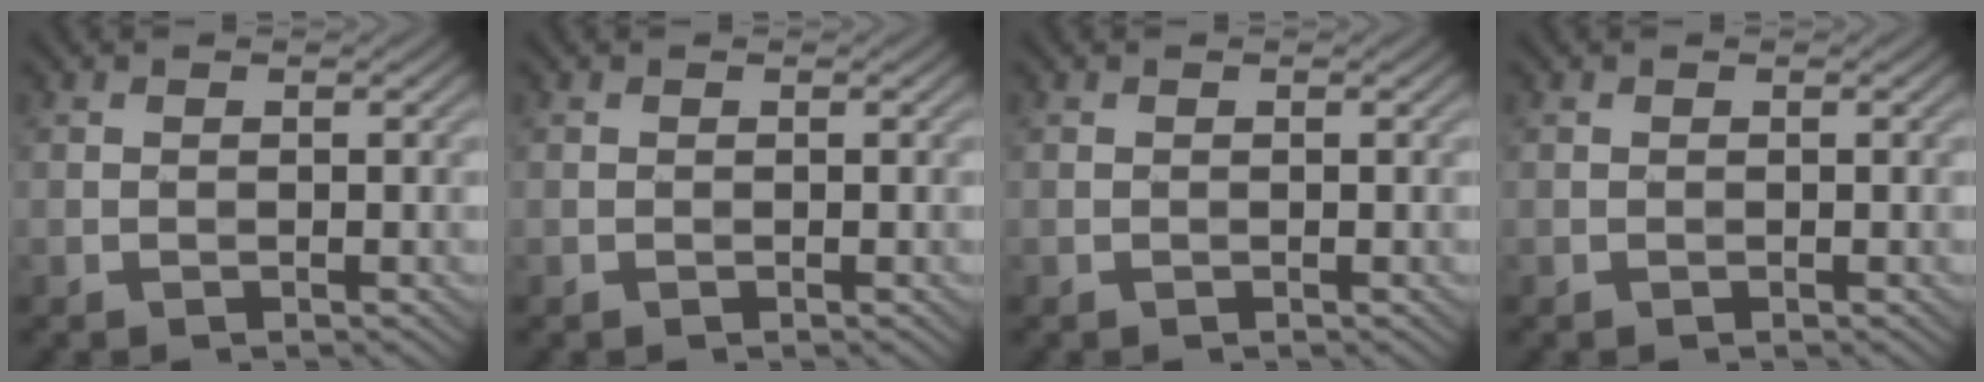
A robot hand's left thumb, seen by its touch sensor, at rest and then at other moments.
{"total": 0.0}
{"total": 0.0}
{"total": 0.0}